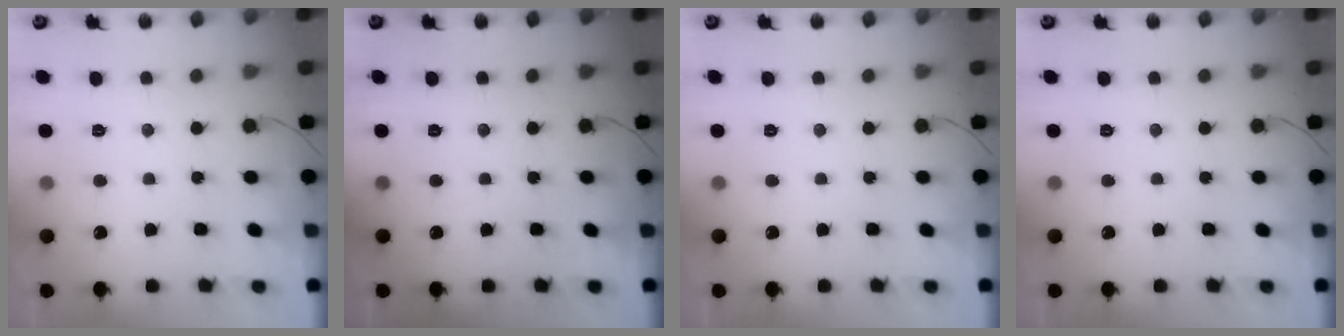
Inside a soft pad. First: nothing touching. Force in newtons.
{"total": 0.0}
{"total": 0.0}
{"total": 0.0}